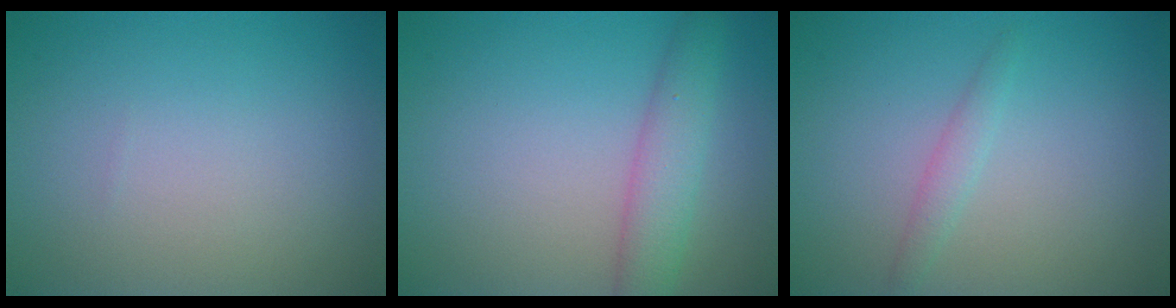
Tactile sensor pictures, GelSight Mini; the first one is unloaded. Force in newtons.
{"total": 3.5, "press": 3.5, "slide": 0.1}
{"total": 1.2, "press": 1.2, "slide": 0.1}